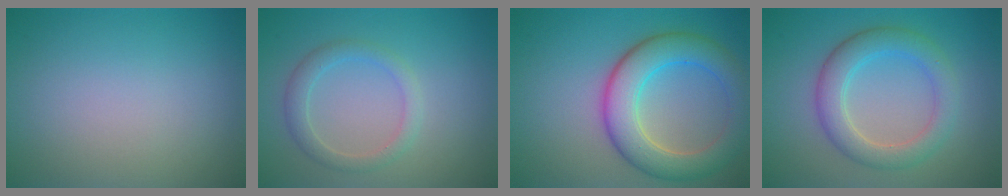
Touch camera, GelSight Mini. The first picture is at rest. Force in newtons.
{"total": 2.3, "press": 2.3, "slide": 0.1}
{"total": 6.8, "press": 6.8, "slide": 0.5}
{"total": 4.4, "press": 4.4, "slide": 0.2}